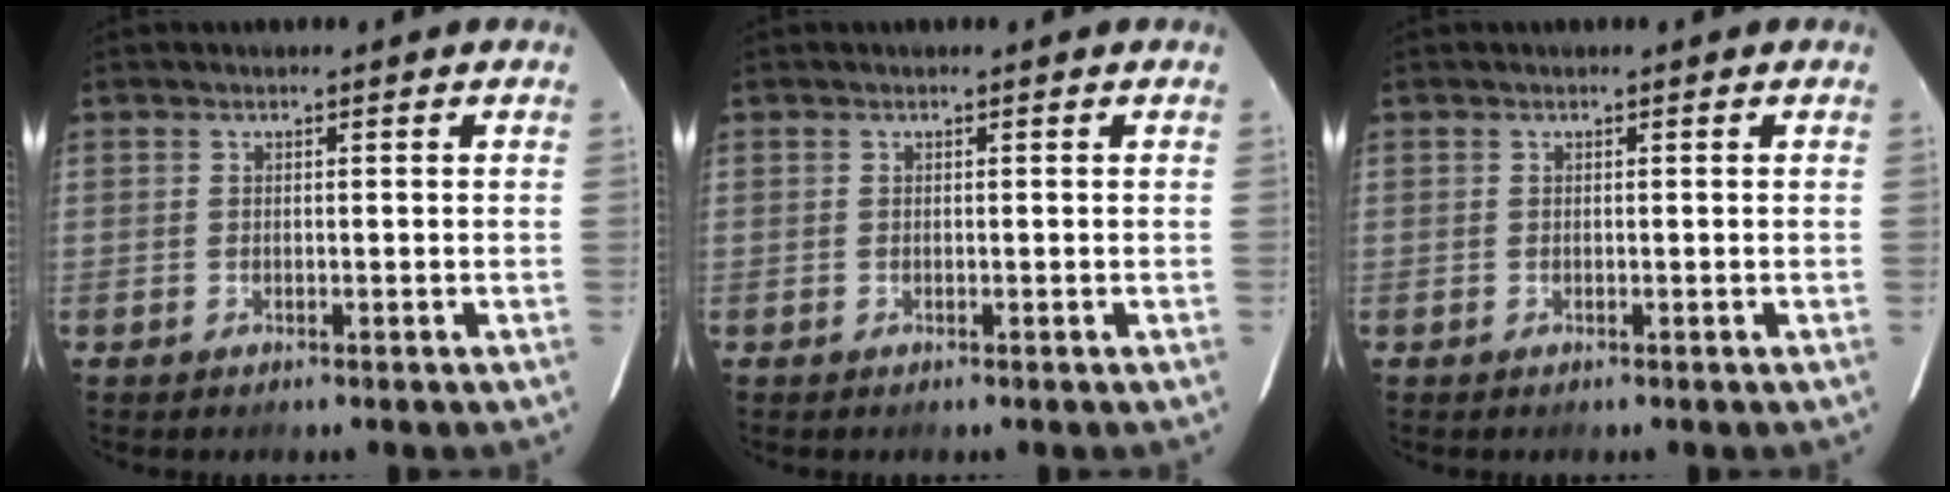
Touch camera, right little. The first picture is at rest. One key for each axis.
{"total": 0.0}
{"total": 0.0}